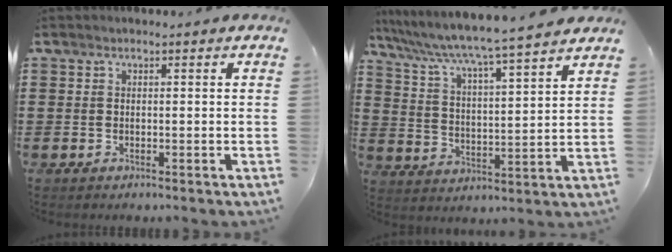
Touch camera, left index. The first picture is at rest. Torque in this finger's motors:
{"motor_torque": [2.14, 0.00, 0.22, 0.09]}